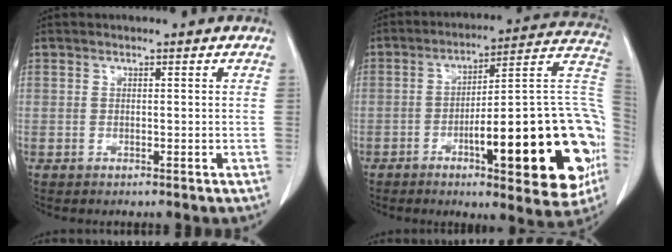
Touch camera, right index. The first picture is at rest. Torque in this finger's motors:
{"motor_torque": [2.14, 0.00, 0.77, 0.16]}